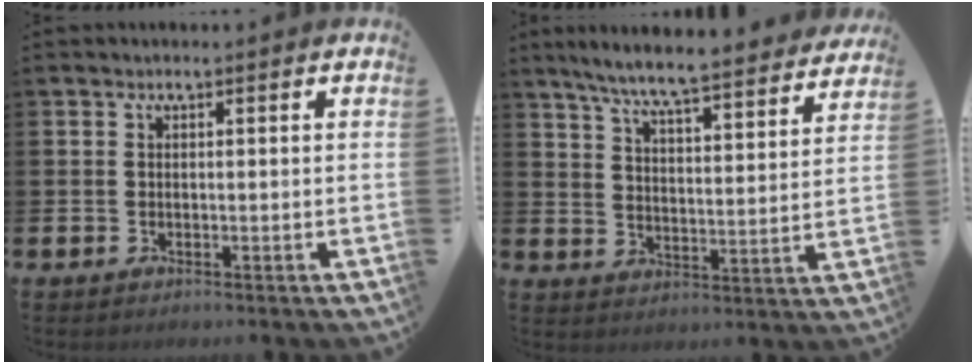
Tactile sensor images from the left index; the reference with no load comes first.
{"total": 7.6, "force": [7.1, 0.2, 2.8], "torque": [-0.072, -0.054, 0.119]}